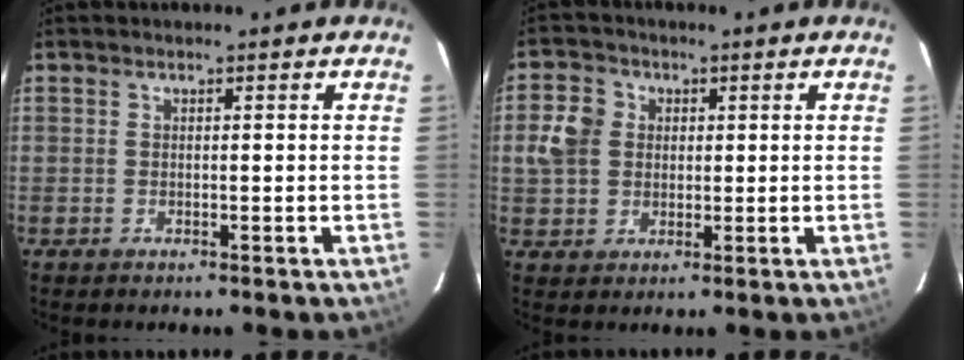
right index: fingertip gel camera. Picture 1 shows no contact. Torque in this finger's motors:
{"motor_torque": [0.44, -0.03, 0.23, 0.05]}